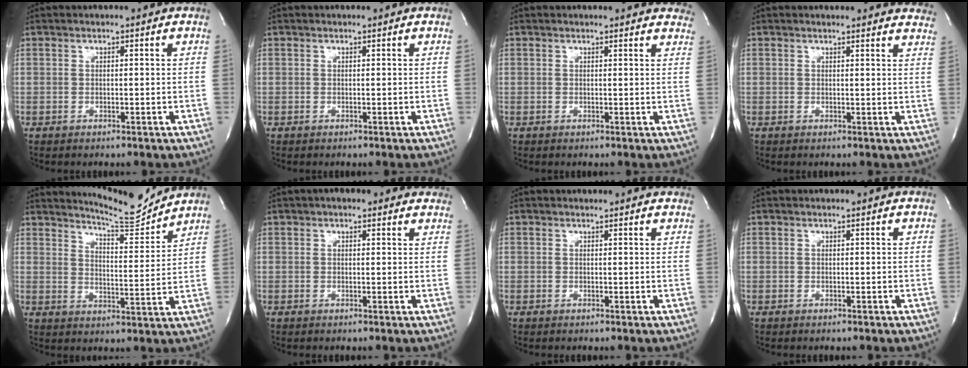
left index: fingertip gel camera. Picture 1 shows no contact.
{"total": 0.0}
{"total": 10.9, "force": [10.3, 2.6, 2.6], "torque": [-0.009, 0.002, 0.095]}
{"total": 13.0, "force": [12.5, 2.2, 2.4], "torque": [-0.007, -0.026, 0.116]}
{"total": 8.4, "force": [8.3, -0.6, 0.7], "torque": [-0.023, -0.027, 0.127]}
{"total": 6.4, "force": [5.0, 2.3, 3.3], "torque": [-0.033, 0.023, 0.057]}
{"total": 3.6, "force": [3.4, 0.7, 0.9], "torque": [-0.018, 0.014, 0.030]}
{"total": 0.0}